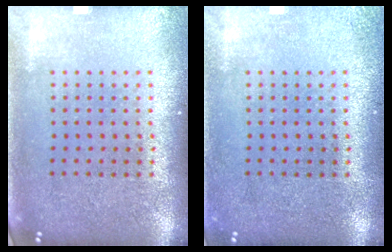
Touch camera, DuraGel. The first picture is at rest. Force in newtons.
{"total": 1.2, "press": 1.2, "slide": 0.1}